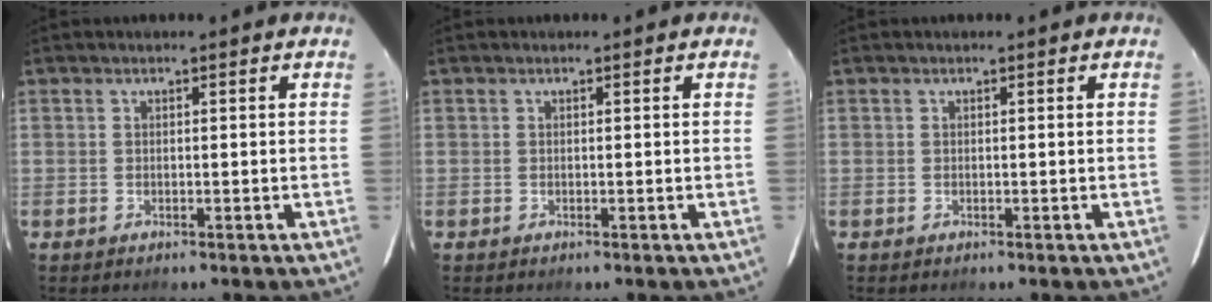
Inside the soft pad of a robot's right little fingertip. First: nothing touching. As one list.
[{"total": 0.0}, {"total": 0.0}]